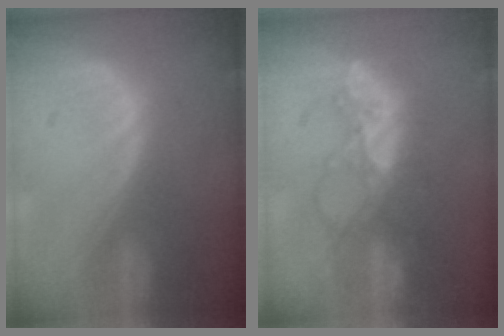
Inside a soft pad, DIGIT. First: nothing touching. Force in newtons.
{"total": 6.0, "press": 5.8, "slide": 1.6}